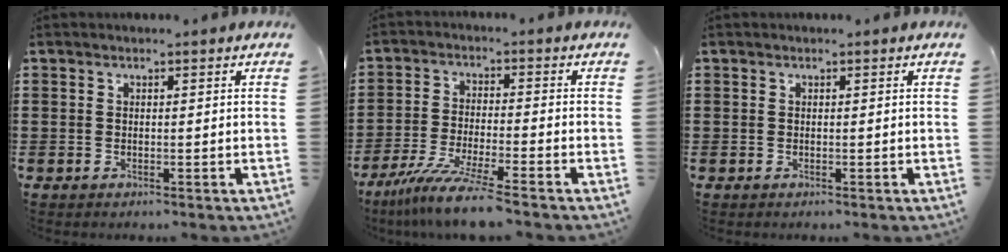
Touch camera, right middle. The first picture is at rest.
{"total": 7.9, "force": [-6.5, -0.3, 4.4], "torque": [-0.089, -0.016, -0.125]}
{"total": 0.0}